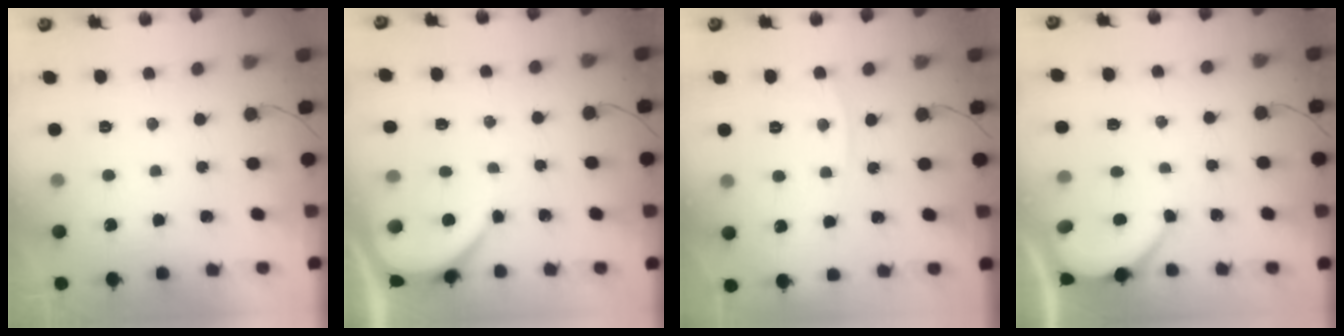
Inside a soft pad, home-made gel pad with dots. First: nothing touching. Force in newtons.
{"total": 3.9, "press": 3.9, "slide": 0.4}
{"total": 5.3, "press": 5.2, "slide": 0.6}
{"total": 2.2, "press": 2.2, "slide": 0.2}